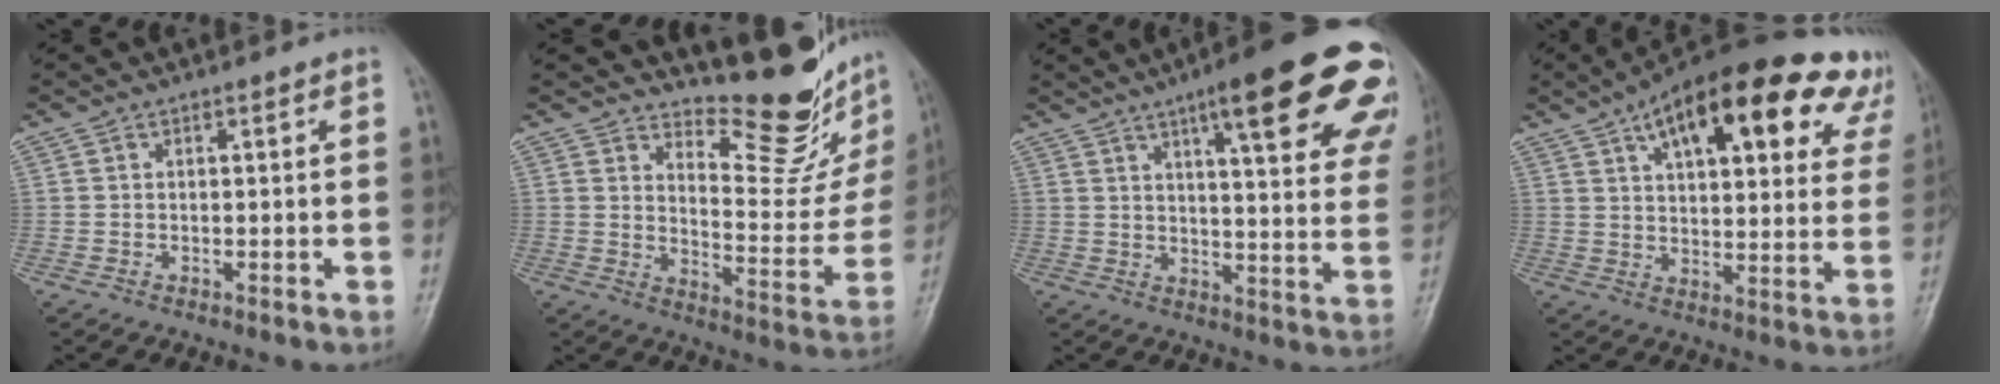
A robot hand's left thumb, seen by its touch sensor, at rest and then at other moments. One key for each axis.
{"total": 15.7, "fx": 13.8, "fy": 4.3, "fz": 6.0, "tx": -0.043, "ty": -0.140, "tz": 0.187}
{"total": 25.5, "fx": 14.3, "fy": 5.8, "fz": 20.3, "tx": -0.222, "ty": -0.030, "tz": 0.179}
{"total": 27.4, "fx": 15.0, "fy": 11.4, "fz": 19.9, "tx": -0.256, "ty": 0.000, "tz": 0.203}